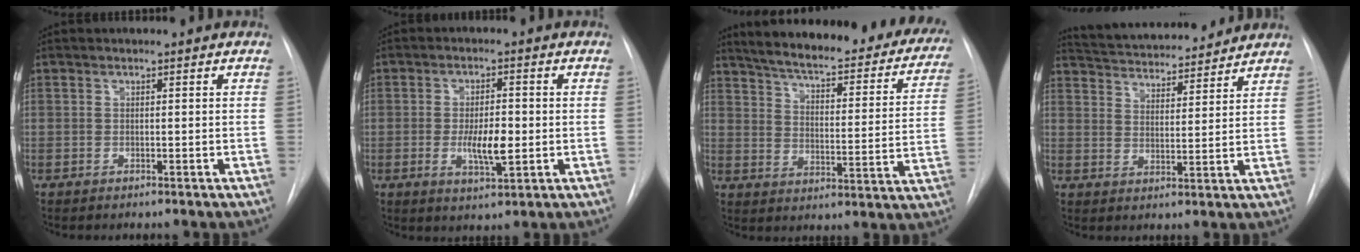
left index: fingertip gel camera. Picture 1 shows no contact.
{"total": 5.9, "force": [-1.5, 1.7, 5.4], "torque": [-0.098, -0.013, -0.021]}
{"total": 29.9, "force": [25.7, 6.9, 13.6], "torque": [-0.203, -0.060, 0.309]}
{"total": 16.0, "force": [14.8, 3.1, 5.2], "torque": [-0.088, 0.015, 0.220]}